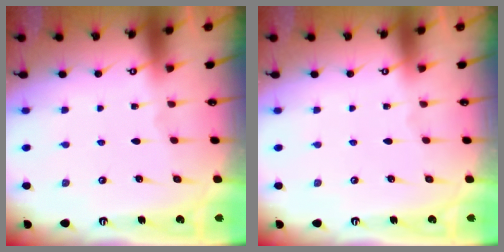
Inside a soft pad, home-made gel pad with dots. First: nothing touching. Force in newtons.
{"total": 0.0}